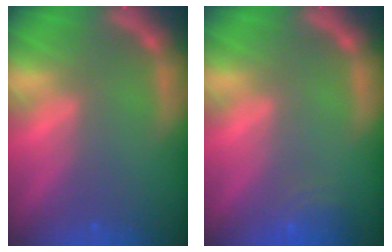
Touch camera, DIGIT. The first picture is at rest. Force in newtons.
{"total": 3.0}